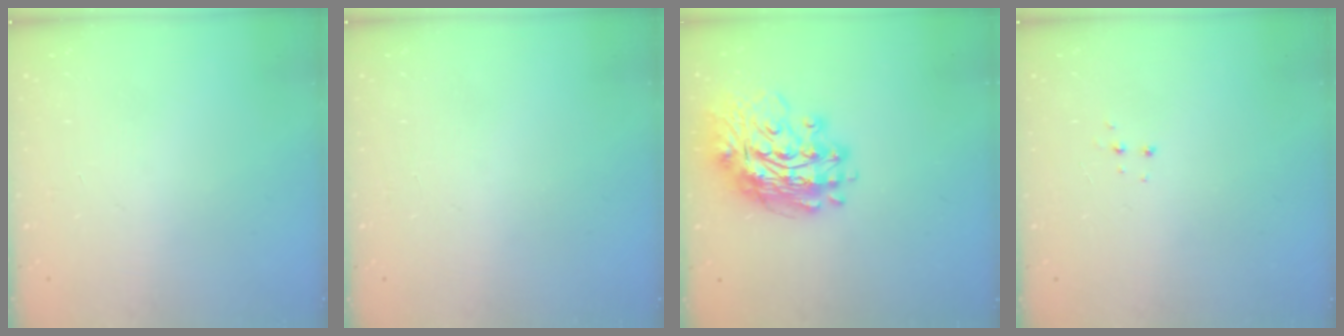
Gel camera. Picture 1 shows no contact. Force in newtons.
{"total": 0.0}
{"total": 17.0, "press": 16.8, "slide": 2.5}
{"total": 5.2, "press": 5.2, "slide": 0.3}